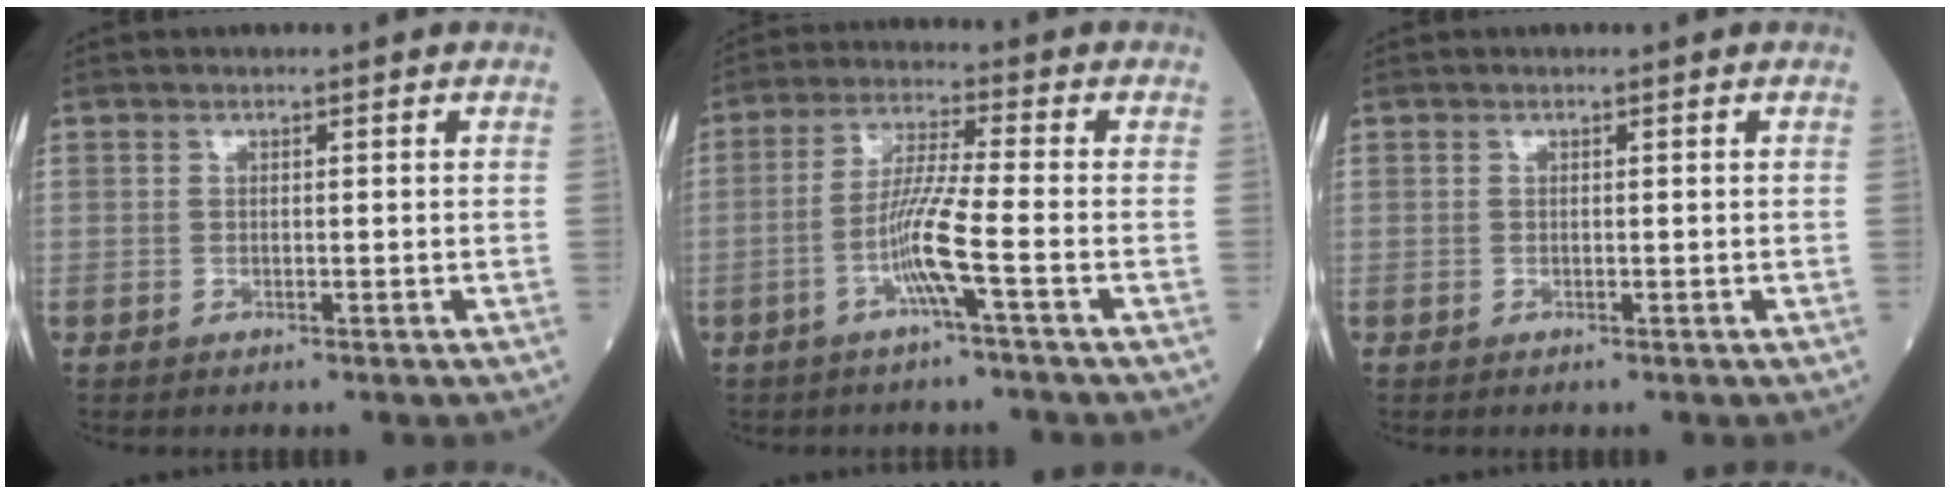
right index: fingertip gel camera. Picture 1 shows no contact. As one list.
[{"total": 6.8, "force": [-2.6, -1.0, 6.2], "torque": [-0.125, 0.003, -0.053]}, {"total": 0.0}]